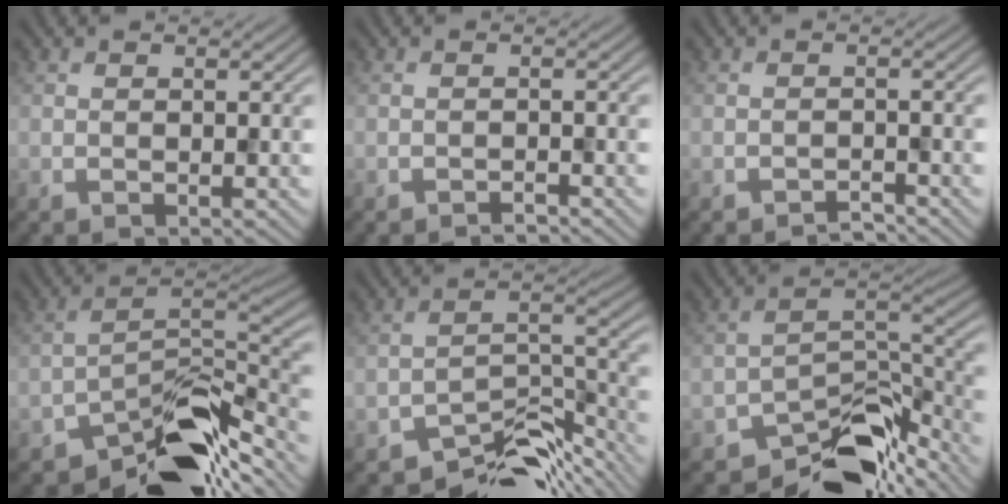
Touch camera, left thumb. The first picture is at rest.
{"total": 0.9, "force": [-0.9, 0.1, 0.3], "torque": [-0.003, 0.001, -0.019]}
{"total": 1.4, "force": [-1.3, 0.2, 0.4], "torque": [-0.004, 0.003, -0.028]}
{"total": 12.5, "force": [-9.2, 4.9, 6.8], "torque": [-0.098, 0.000, -0.168]}
{"total": 9.9, "force": [-8.0, 3.5, 4.7], "torque": [-0.065, -0.006, -0.138]}
{"total": 11.2, "force": [-8.9, 4.4, 5.2], "torque": [-0.071, -0.003, -0.156]}